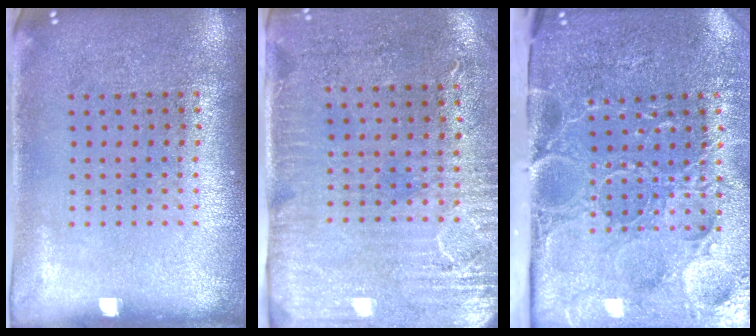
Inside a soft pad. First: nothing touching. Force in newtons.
{"total": 3.0, "press": 2.5, "slide": 1.7}
{"total": 5.2, "press": 4.2, "slide": 3.1}